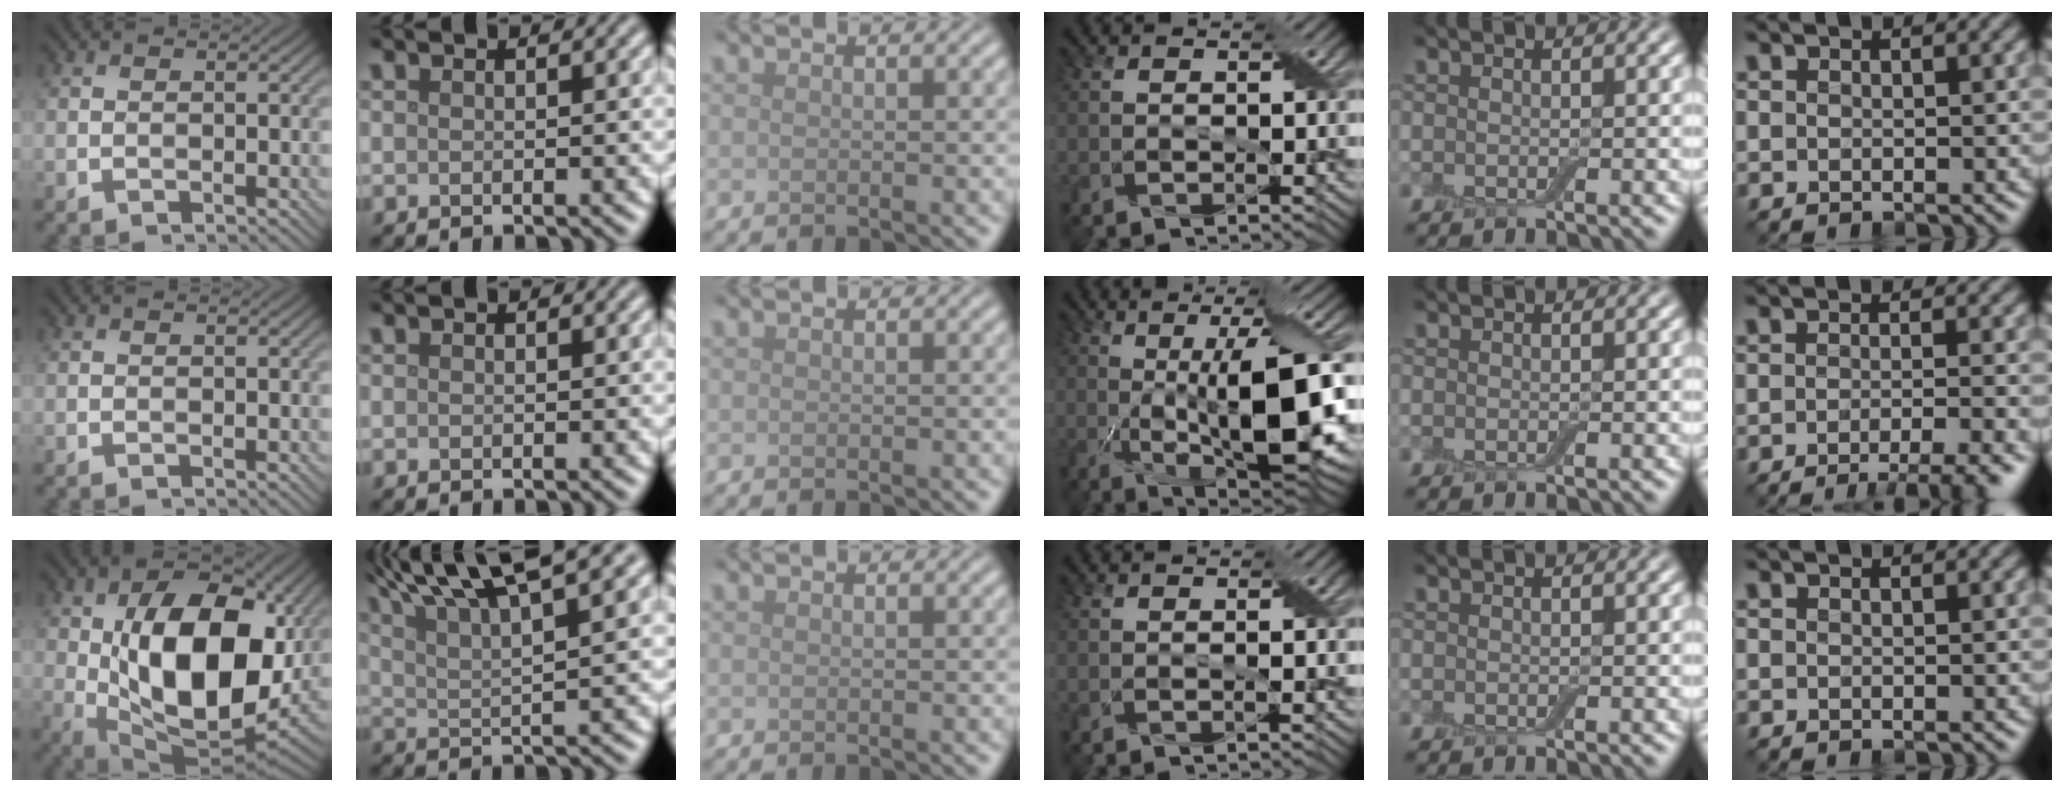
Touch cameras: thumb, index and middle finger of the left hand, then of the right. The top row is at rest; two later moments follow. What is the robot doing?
{"motion": "extract", "object": "airpods case & airpods"}